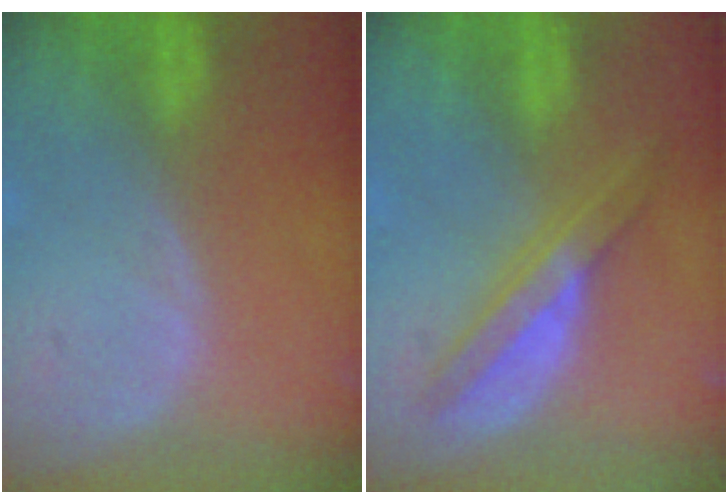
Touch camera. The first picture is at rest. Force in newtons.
{"total": 6.2, "press": 5.5, "slide": 2.8}